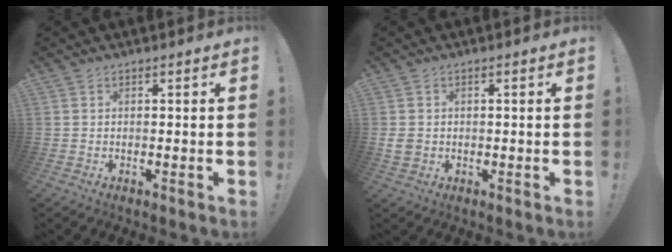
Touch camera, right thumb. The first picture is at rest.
{"total": 3.4, "force": [0.0, 2.8, 1.9], "torque": [-0.046, -0.002, -0.001]}